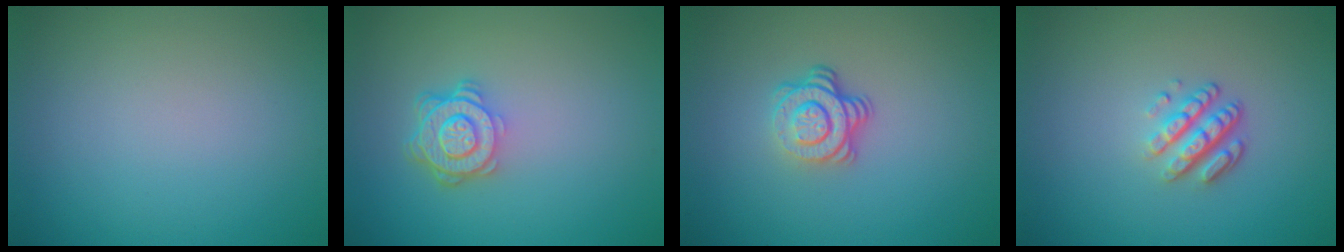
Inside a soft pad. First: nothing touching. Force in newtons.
{"total": 4.1, "press": 3.1, "slide": 2.8}
{"total": 3.7, "press": 2.6, "slide": 2.7}
{"total": 3.3, "press": 2.4, "slide": 2.3}